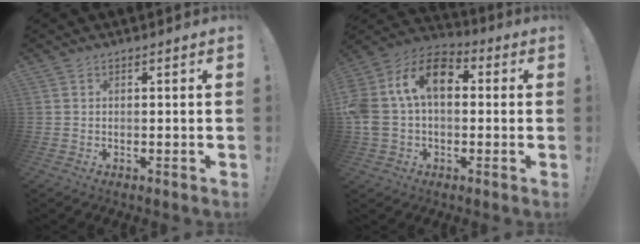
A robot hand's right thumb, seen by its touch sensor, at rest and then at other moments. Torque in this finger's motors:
{"motor_torque": [0.67, 0.66, 2.00, -0.35, 0.53]}